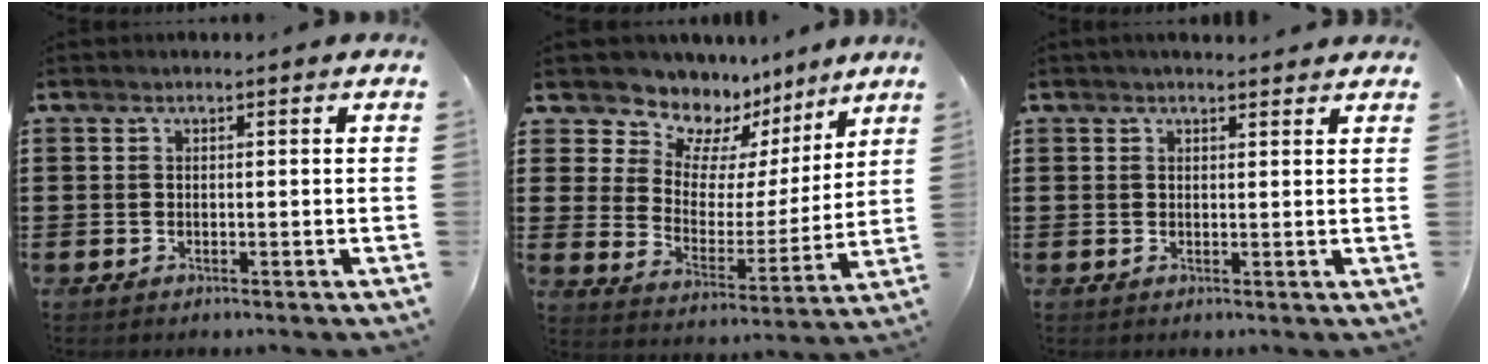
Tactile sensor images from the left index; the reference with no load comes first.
{"total": 7.8, "force": [6.6, 4.0, 0.7], "torque": [-0.054, -0.051, 0.117]}
{"total": 1.5, "force": [1.3, 0.2, 0.6], "torque": [-0.014, 0.003, 0.025]}